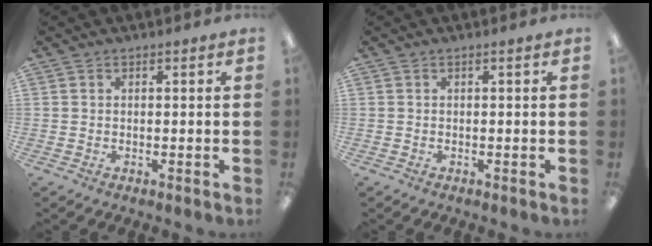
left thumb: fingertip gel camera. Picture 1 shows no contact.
{"total": 0.0}